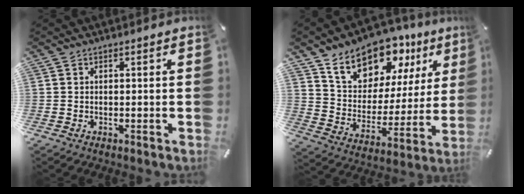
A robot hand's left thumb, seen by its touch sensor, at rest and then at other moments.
{"total": 15.4, "force": [12.0, 8.8, 3.9], "torque": [-0.075, -0.101, 0.217]}